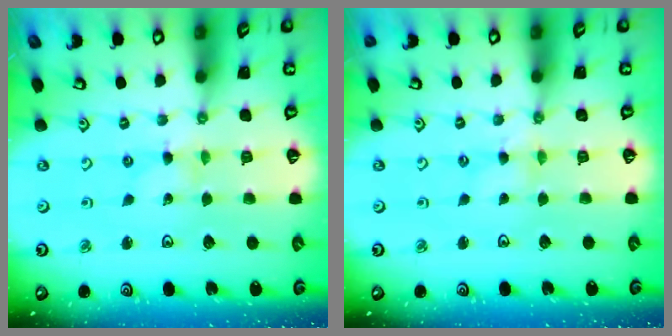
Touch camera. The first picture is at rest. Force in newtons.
{"total": 0.7, "press": 0.7, "slide": 0.2}